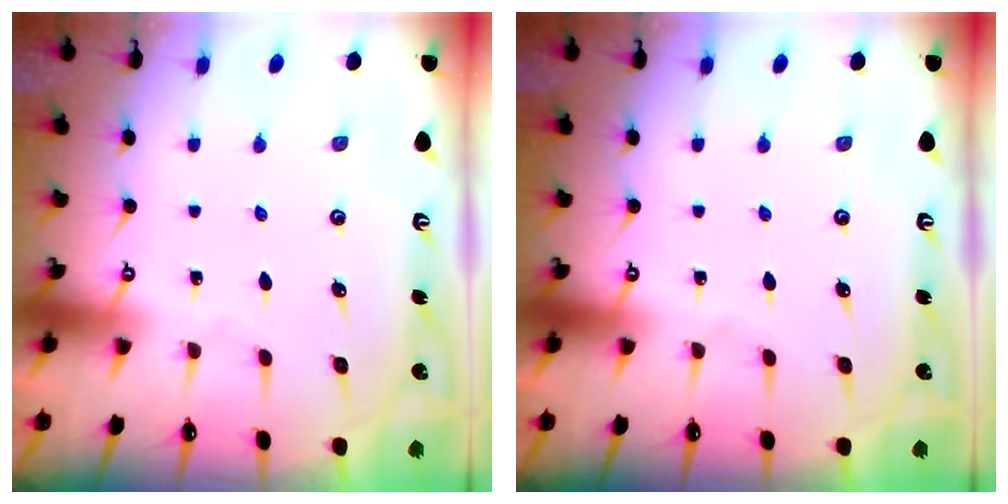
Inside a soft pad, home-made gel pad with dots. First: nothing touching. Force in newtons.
{"total": 0.0}